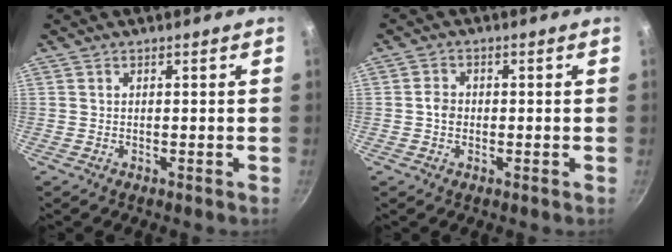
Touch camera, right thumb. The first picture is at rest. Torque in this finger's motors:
{"motor_torque": [-0.02, 0.17, 0.41, 0.25, -0.01]}